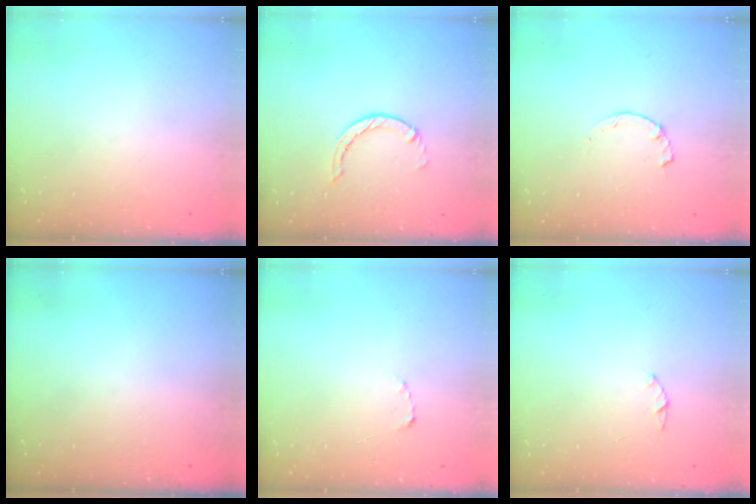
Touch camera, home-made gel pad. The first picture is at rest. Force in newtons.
{"total": 1.2, "press": 1.2, "slide": 0.2}
{"total": 2.2, "press": 2.2, "slide": 0.2}
{"total": 0.0}
{"total": 1.8, "press": 1.7, "slide": 0.3}
{"total": 1.0, "press": 0.9, "slide": 0.3}